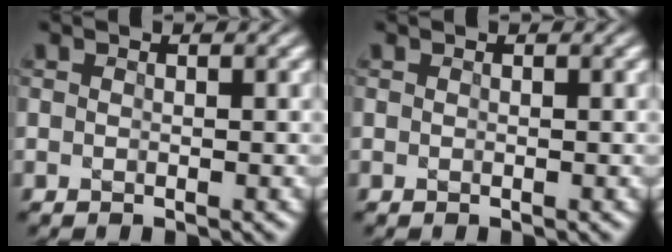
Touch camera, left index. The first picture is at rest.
{"total": 0.0}